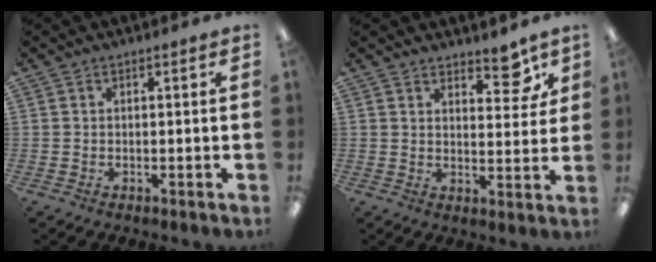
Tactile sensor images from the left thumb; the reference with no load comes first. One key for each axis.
{"total": 6.7, "fx": 5.4, "fy": 2.7, "fz": 3.0, "tx": -0.016, "ty": -0.039, "tz": 0.089}